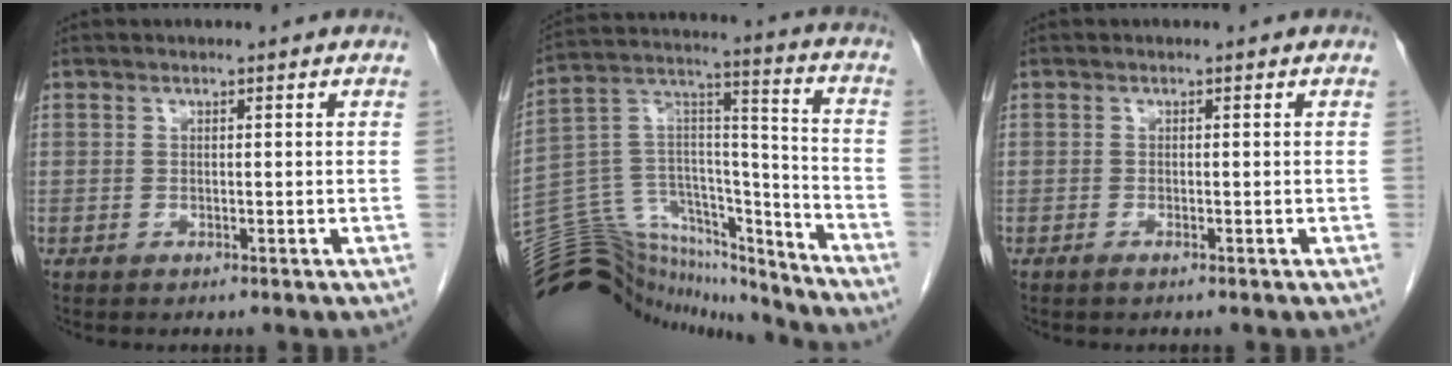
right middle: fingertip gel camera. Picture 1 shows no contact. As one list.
[{"total": 25.4, "force": [-23.8, 7.2, 5.2], "torque": [-0.140, 0.051, -0.378]}, {"total": 0.7, "force": [-0.5, 0.0, 0.5], "torque": [-0.012, -0.001, -0.010]}]